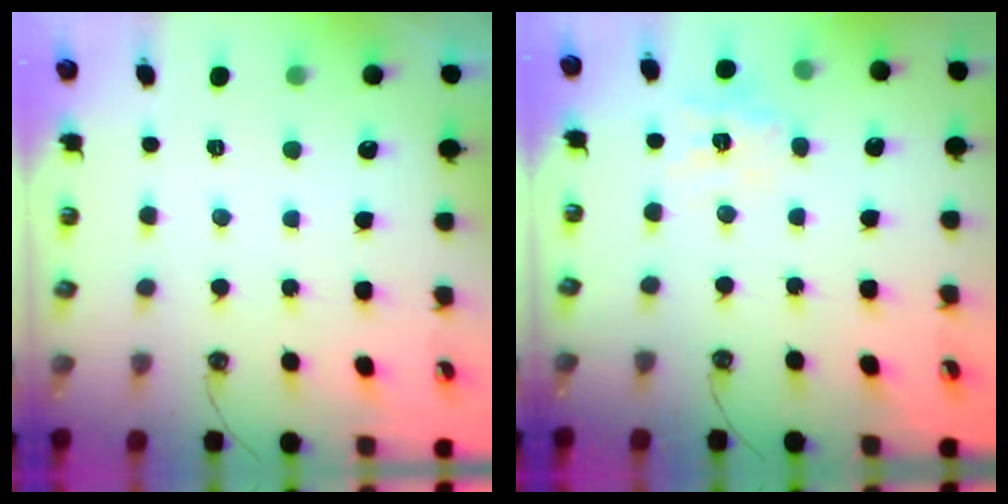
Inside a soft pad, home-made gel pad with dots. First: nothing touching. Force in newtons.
{"total": 11.0, "press": 10.9, "slide": 0.9}